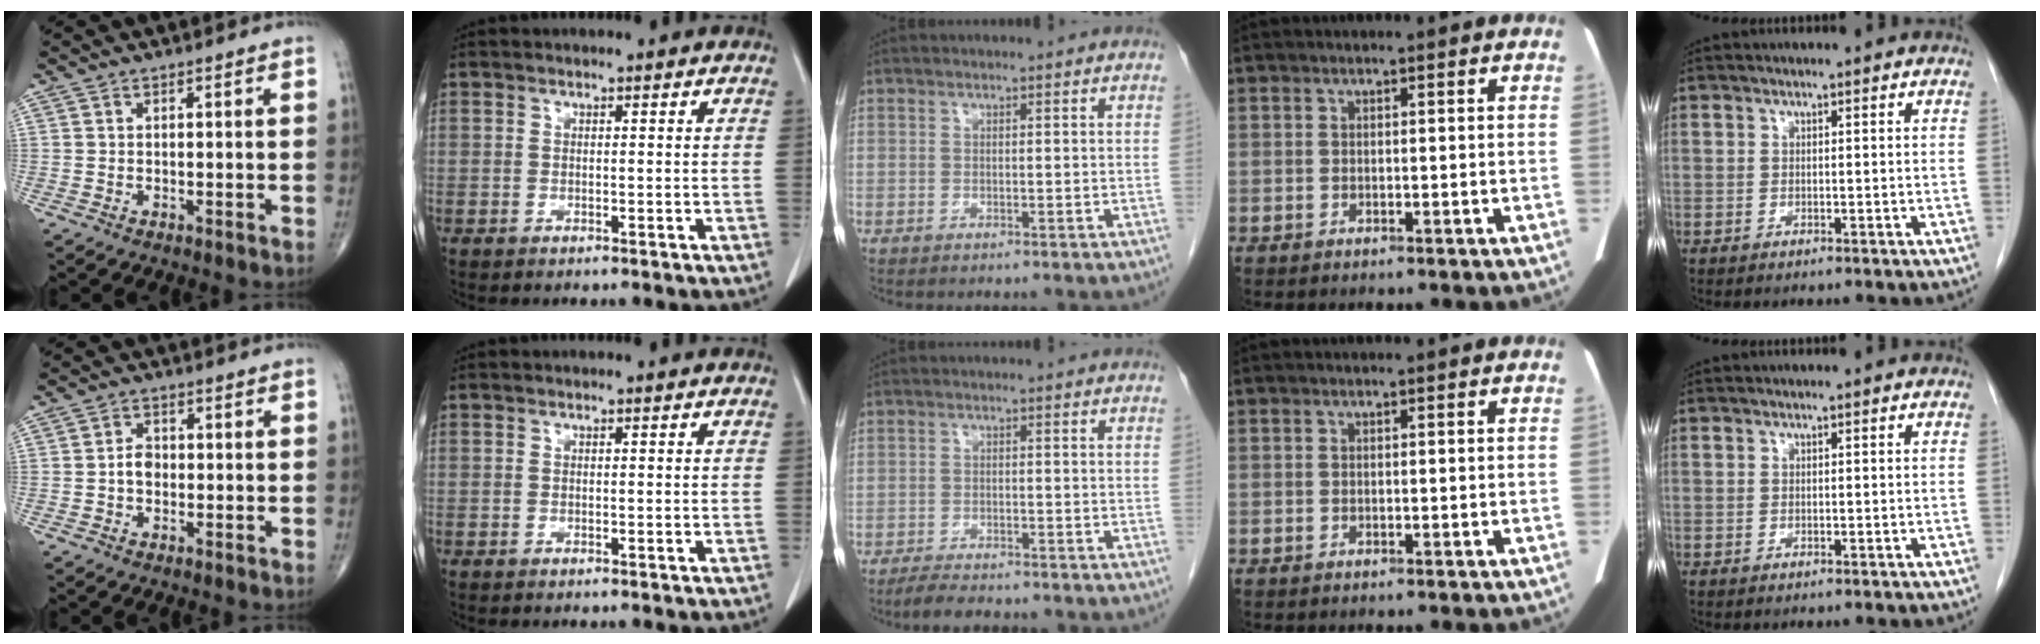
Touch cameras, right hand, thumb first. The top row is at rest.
{"thumb": {"total": 2.9, "force": [-0.5, 2.2, 1.9], "torque": [-0.023, 0.009, -0.015]}, "middle": {"total": 4.3, "force": [-3.8, 0.8, 1.8], "torque": [-0.038, -0.012, -0.064]}}